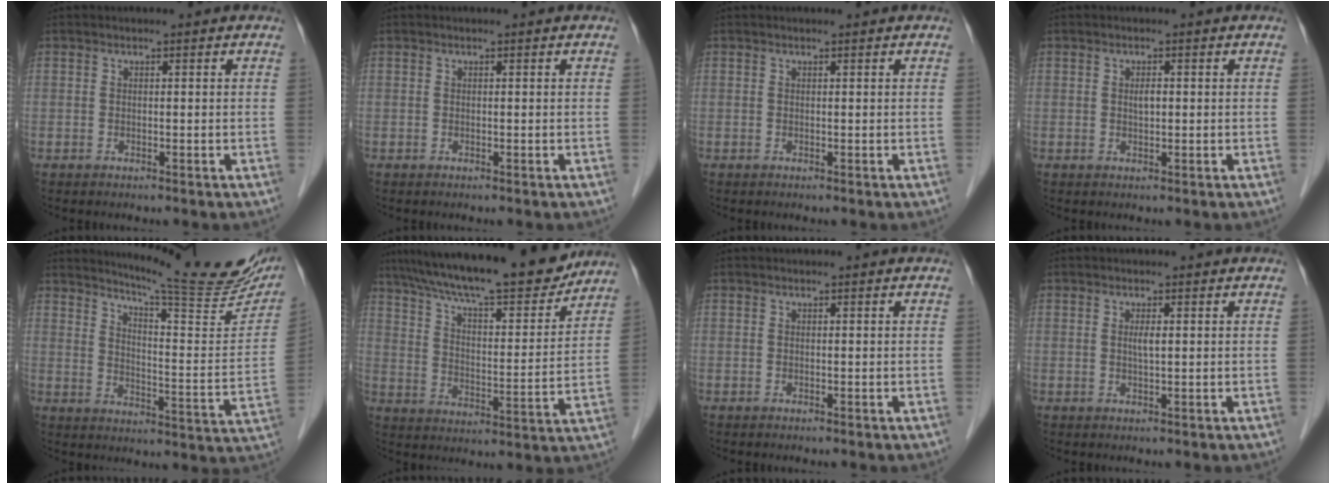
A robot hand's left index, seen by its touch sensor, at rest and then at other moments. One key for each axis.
{"total": 0.0}
{"total": 0.5, "fx": -0.5, "fy": -0.1, "fz": -0.1, "tx": 0.001, "ty": 0.002, "tz": -0.009}
{"total": 1.3, "fx": -0.9, "fy": 0.4, "fz": 0.9, "tx": -0.015, "ty": -0.006, "tz": -0.015}
{"total": 19.3, "fx": 16.8, "fy": 1.5, "fz": 9.4, "tx": -0.130, "ty": -0.072, "tz": 0.207}
{"total": 21.6, "fx": 18.4, "fy": 3.6, "fz": 10.8, "tx": -0.179, "ty": 0.002, "tz": 0.268}
{"total": 0.0}
{"total": 1.3, "fx": -0.8, "fy": 0.0, "fz": 1.1, "tx": -0.025, "ty": -0.007, "tz": -0.013}